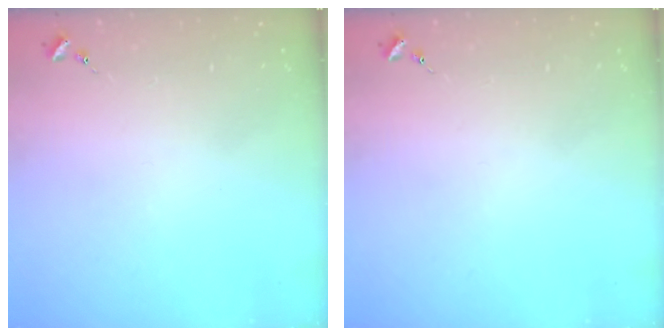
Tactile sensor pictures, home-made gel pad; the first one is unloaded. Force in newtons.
{"total": 0.0}